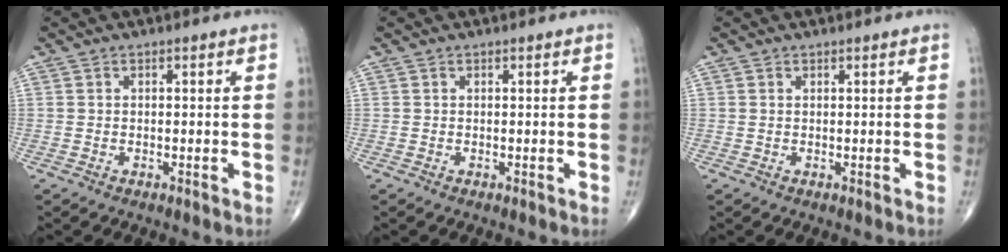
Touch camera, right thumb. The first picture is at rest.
{"total": 0.0}
{"total": 0.0}